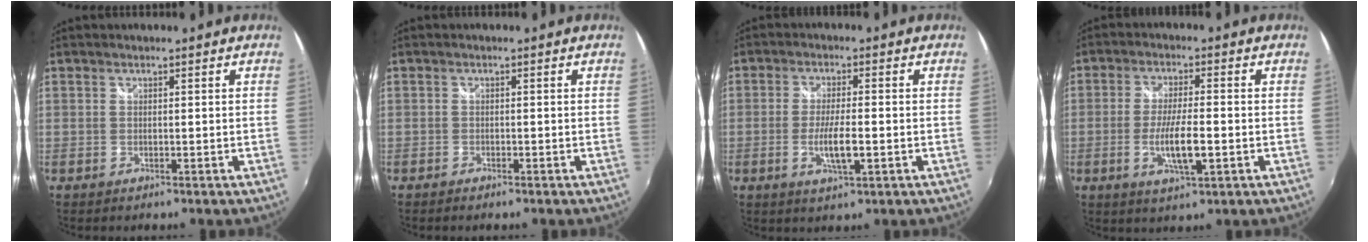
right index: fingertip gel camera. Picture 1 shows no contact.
{"total": 1.3, "force": [-1.1, 0.4, 0.5], "torque": [-0.015, -0.004, -0.021]}
{"total": 5.8, "force": [-1.6, 0.9, 5.5], "torque": [-0.107, -0.008, -0.027]}
{"total": 7.5, "force": [-2.0, 1.3, 7.1], "torque": [-0.137, -0.009, -0.035]}